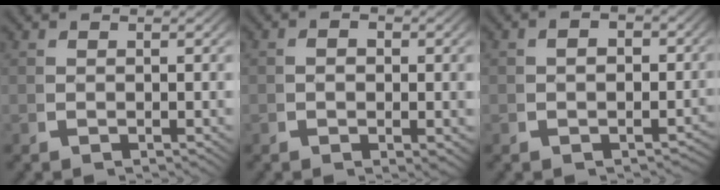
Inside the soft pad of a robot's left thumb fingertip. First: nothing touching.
{"total": 1.9, "force": [-0.1, 1.2, 1.4], "torque": [-0.019, -0.005, -0.004]}
{"total": 2.8, "force": [-1.3, 2.0, 1.5], "torque": [-0.014, -0.008, -0.020]}